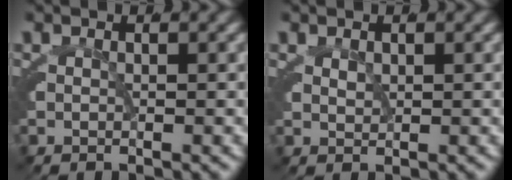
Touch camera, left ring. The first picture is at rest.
{"total": 0.6, "force": [0.4, 0.5, 0.1], "torque": [-0.006, -0.007, 0.012]}